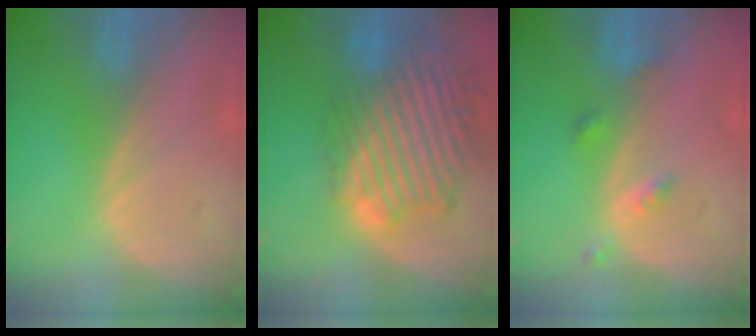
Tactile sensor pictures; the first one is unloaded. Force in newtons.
{"total": 13.9, "press": 11.7, "slide": 7.4}
{"total": 2.5, "press": 2.5, "slide": 0.2}